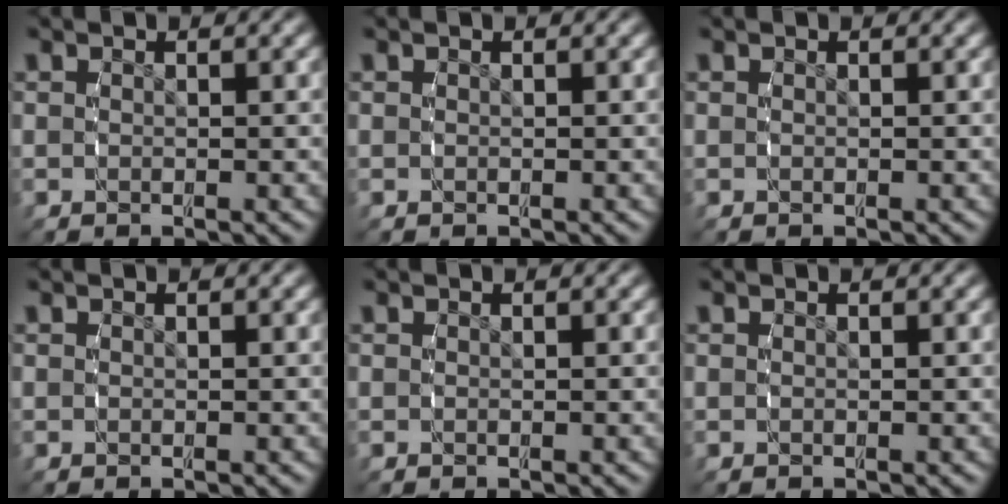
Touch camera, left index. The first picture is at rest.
{"total": 0.0}
{"total": 0.0}
{"total": 0.0}
{"total": 0.0}
{"total": 0.0}